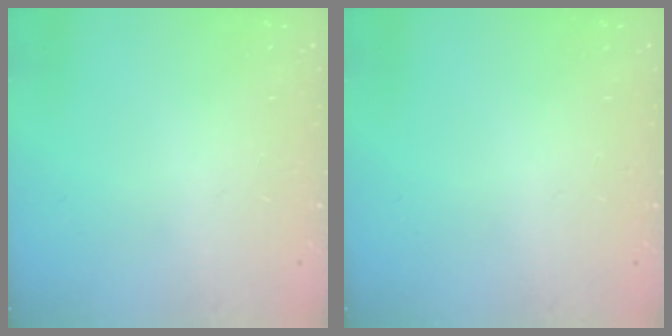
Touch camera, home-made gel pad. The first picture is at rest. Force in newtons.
{"total": 0.0}